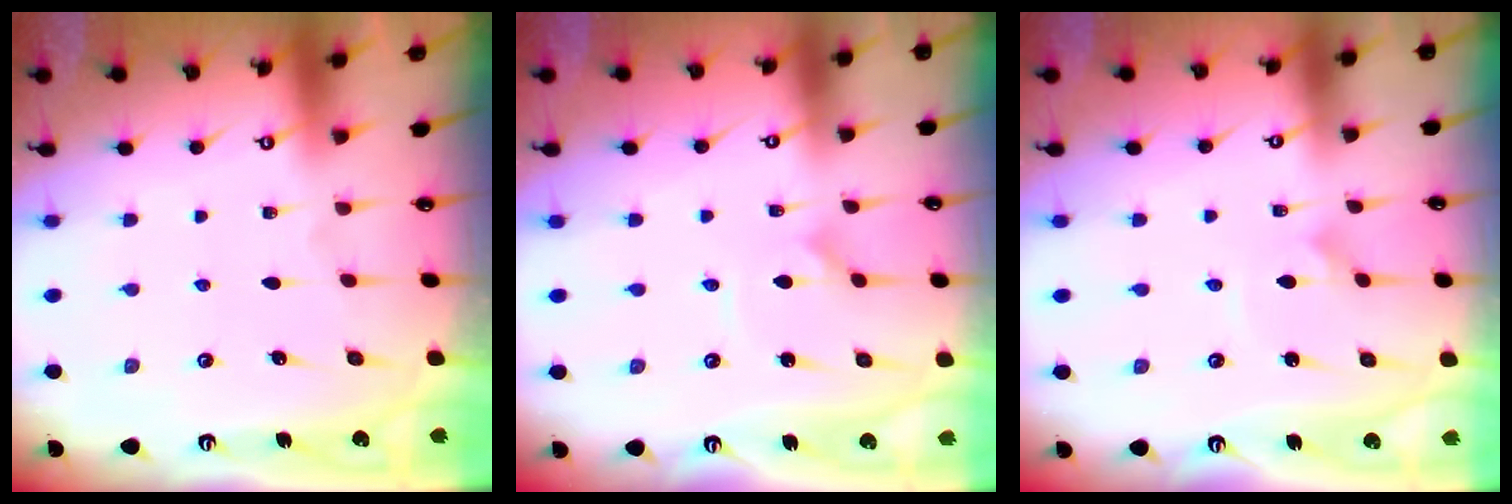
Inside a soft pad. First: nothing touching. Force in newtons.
{"total": 1.4, "press": 1.4, "slide": 0.1}
{"total": 1.3, "press": 1.3, "slide": 0.0}